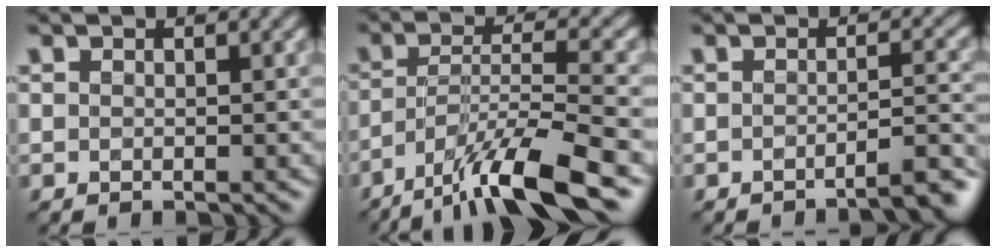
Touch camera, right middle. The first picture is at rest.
{"total": 9.5, "force": [-6.3, 1.9, 6.8], "torque": [-0.116, 0.010, -0.119]}
{"total": 3.5, "force": [-2.6, 0.7, 2.2], "torque": [-0.016, 0.019, -0.046]}